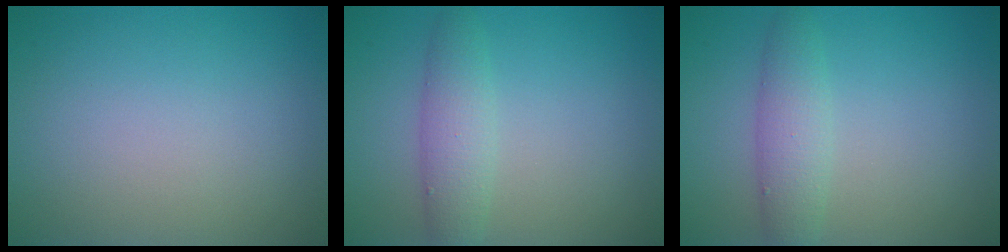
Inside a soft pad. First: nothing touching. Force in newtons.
{"total": 2.9, "press": 2.9, "slide": 0.0}
{"total": 2.9, "press": 2.9, "slide": 0.0}